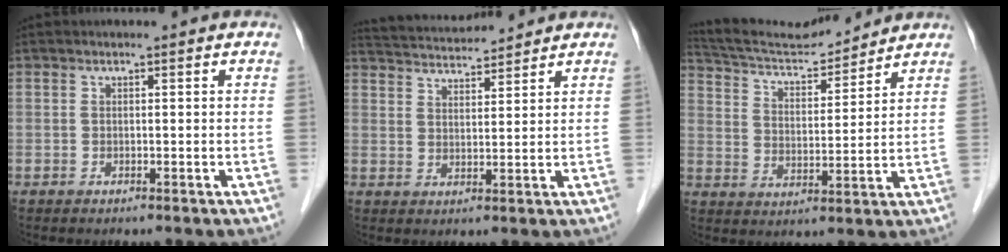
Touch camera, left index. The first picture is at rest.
{"total": 9.3, "force": [9.0, 0.7, 2.3], "torque": [-0.052, 0.025, 0.148]}
{"total": 13.7, "force": [13.1, 1.5, 3.6], "torque": [-0.072, 0.015, 0.227]}